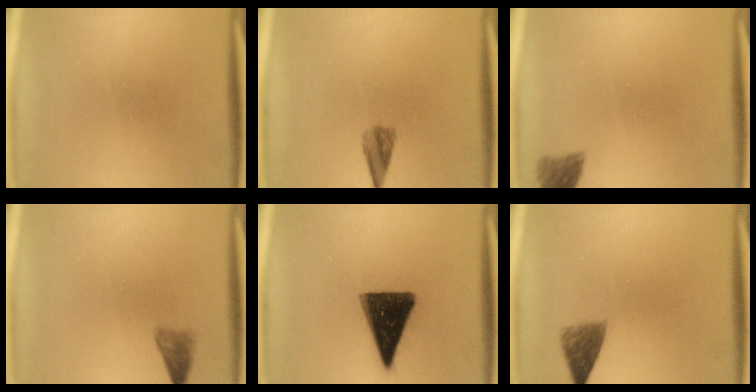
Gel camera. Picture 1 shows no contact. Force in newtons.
{"total": 2.5}
{"total": 2.8}
{"total": 1.9}
{"total": 14.7}
{"total": 3.4}